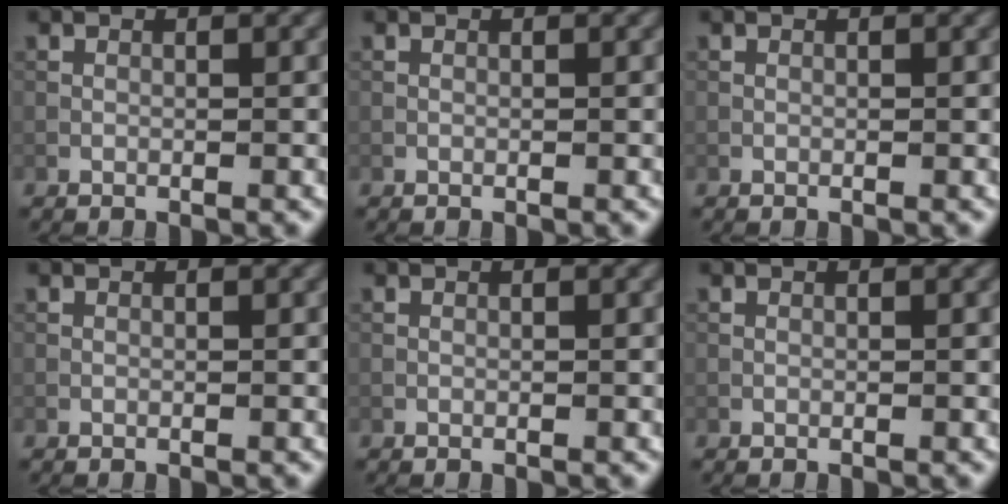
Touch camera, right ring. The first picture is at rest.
{"total": 0.0}
{"total": 0.0}
{"total": 0.0}
{"total": 0.0}
{"total": 0.0}